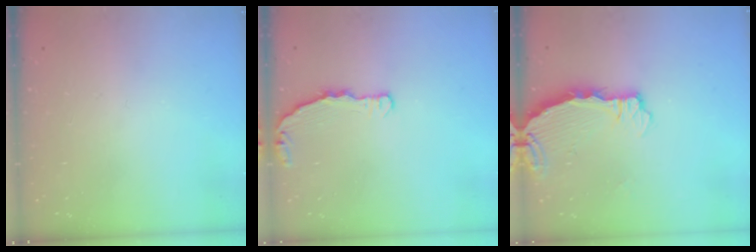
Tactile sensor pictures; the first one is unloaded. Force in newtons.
{"total": 4.3, "press": 4.3, "slide": 0.4}
{"total": 3.8, "press": 3.7, "slide": 0.3}